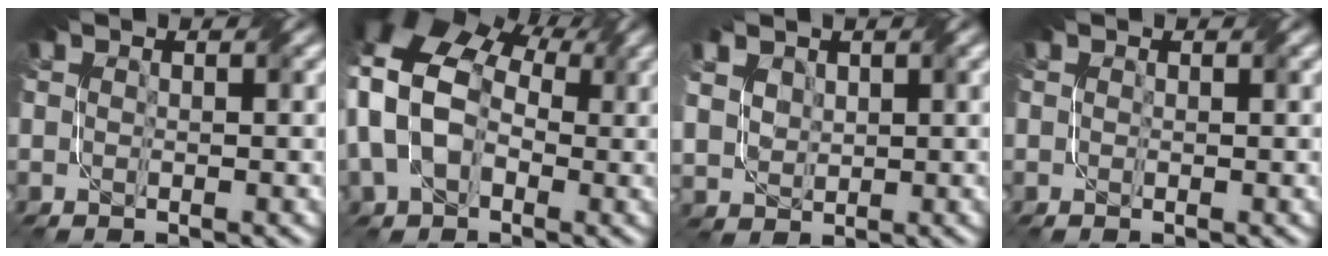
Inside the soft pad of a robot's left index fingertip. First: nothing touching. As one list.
[{"total": 13.7, "force": [1.5, 10.1, 9.2], "torque": [-0.198, 0.013, 0.020]}, {"total": 3.7, "force": [2.1, 2.5, 1.6], "torque": [-0.069, 0.019, 0.054]}, {"total": 0.0}]